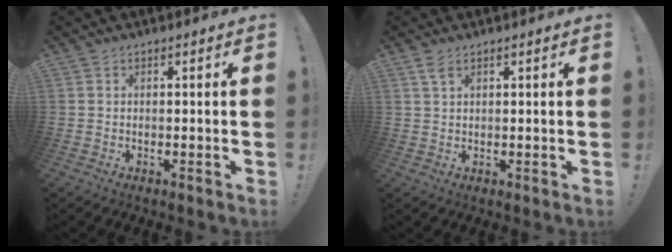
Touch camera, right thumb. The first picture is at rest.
{"total": 2.8, "force": [1.7, 1.2, 1.9], "torque": [-0.032, -0.003, 0.029]}